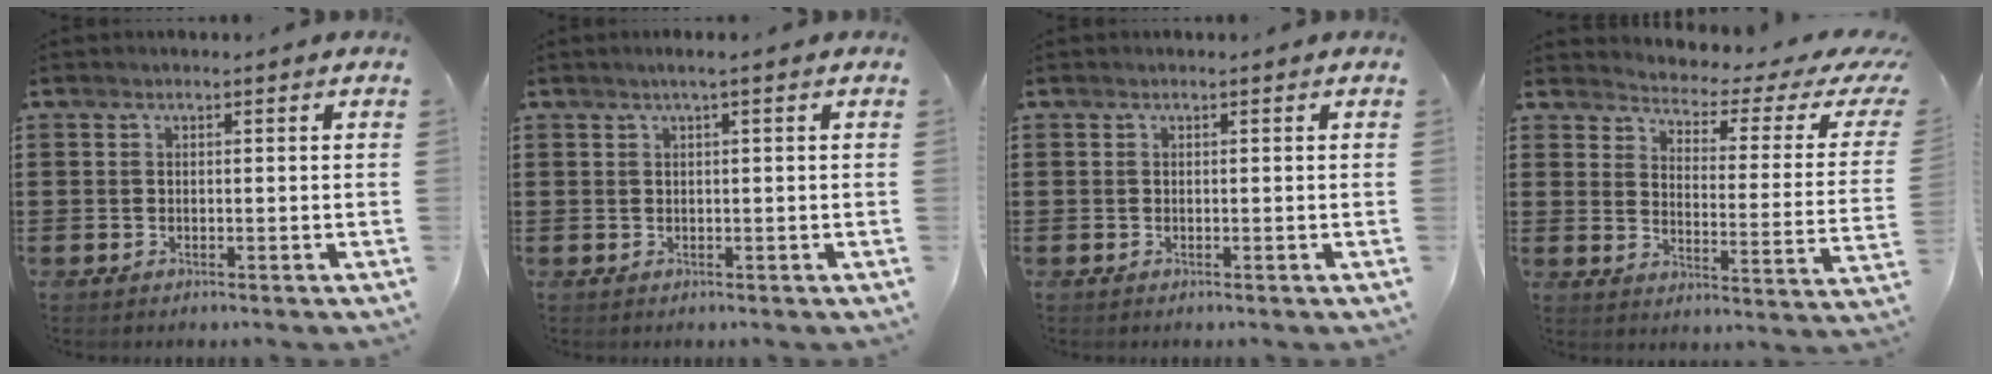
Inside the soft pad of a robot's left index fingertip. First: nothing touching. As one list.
[{"total": 1.2, "force": [0.1, -0.2, 1.2], "torque": [-0.020, -0.002, 0.002]}, {"total": 0.0}, {"total": 2.7, "force": [2.1, 0.6, 1.6], "torque": [-0.040, -0.031, 0.024]}]